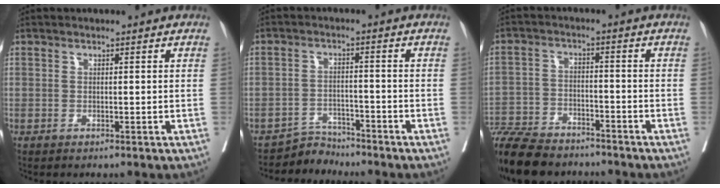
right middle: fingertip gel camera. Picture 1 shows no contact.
{"total": 3.5, "force": [-3.3, 0.5, -1.2], "torque": [0.027, 0.000, -0.057]}
{"total": 14.9, "force": [-12.9, 4.4, 6.0], "torque": [-0.133, -0.013, -0.213]}